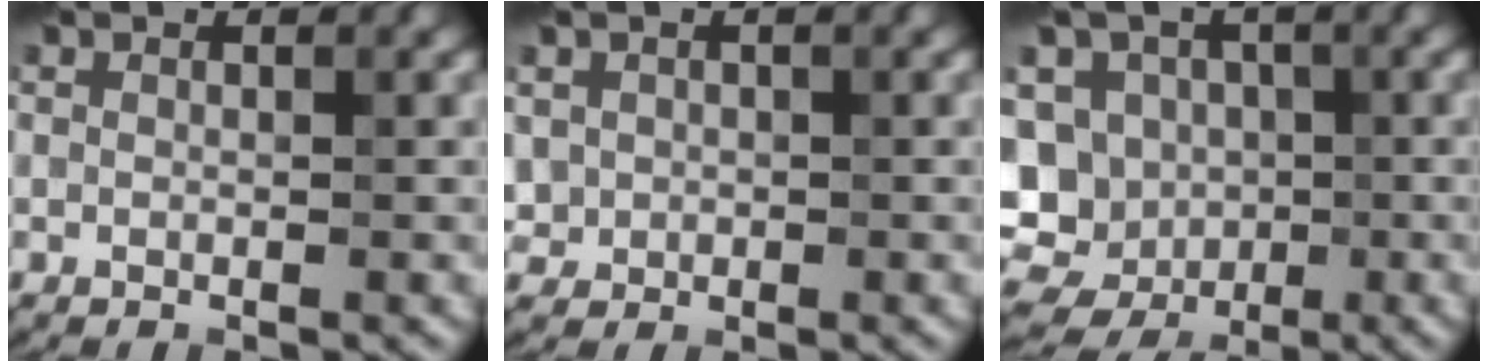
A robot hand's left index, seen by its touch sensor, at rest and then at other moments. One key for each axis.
{"total": 1.7, "fx": 0.2, "fy": 1.6, "fz": 0.5, "tx": -0.008, "ty": -0.007, "tz": 0.004}
{"total": 13.9, "fx": -3.2, "fy": 12.5, "fz": 5.2, "tx": -0.109, "ty": 0.005, "tz": -0.063}